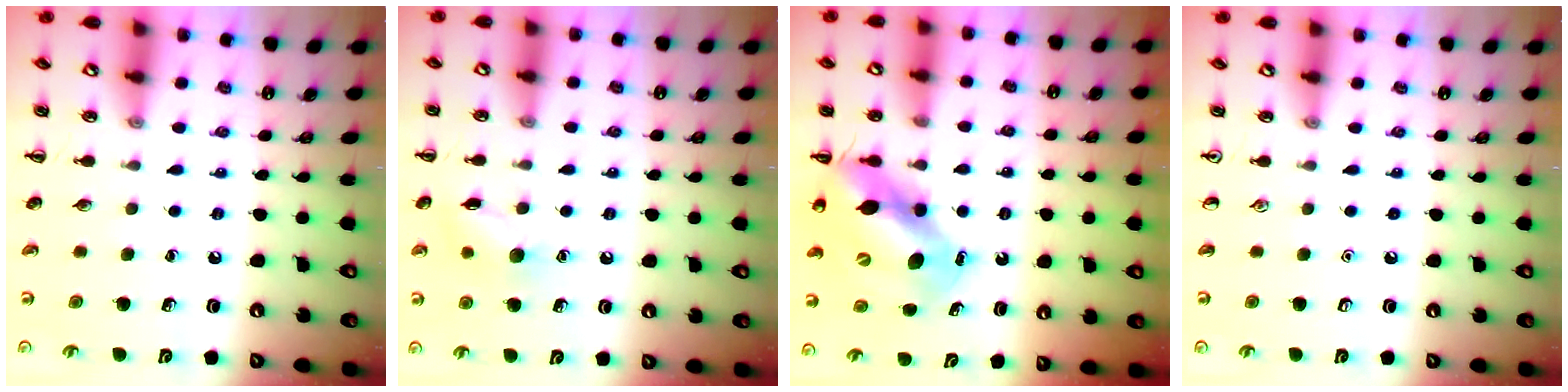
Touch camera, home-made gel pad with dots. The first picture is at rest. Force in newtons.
{"total": 8.1, "press": 8.0, "slide": 0.6}
{"total": 10.5, "press": 10.1, "slide": 2.7}
{"total": 0.0}